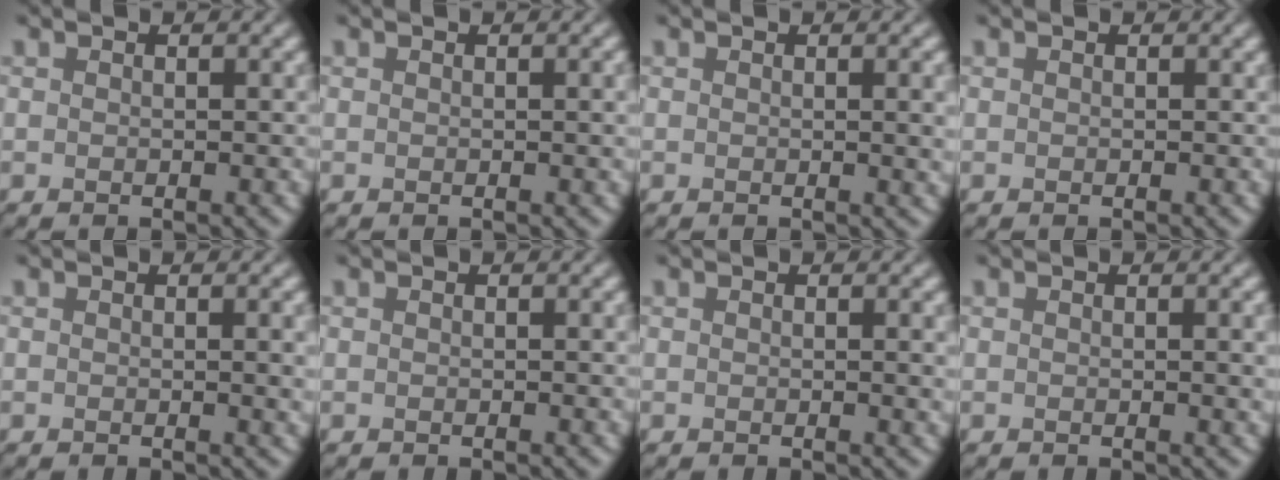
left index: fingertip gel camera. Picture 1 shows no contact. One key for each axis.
{"total": 0.9, "fx": 0.1, "fy": 0.2, "fz": 0.8, "tx": -0.009, "ty": 0.002, "tz": 0.000}
{"total": 2.4, "fx": 0.3, "fy": 0.7, "fz": 2.3, "tx": -0.021, "ty": 0.001, "tz": 0.001}
{"total": 0.0}
{"total": 2.1, "fx": 0.2, "fy": 0.6, "fz": 2.0, "tx": -0.018, "ty": 0.001, "tz": 0.000}
{"total": 0.0}
{"total": 1.4, "fx": 0.2, "fy": 0.4, "fz": 1.4, "tx": -0.012, "ty": 0.000, "tz": 0.000}
{"total": 1.7, "fx": 0.2, "fy": 0.5, "fz": 1.7, "tx": -0.016, "ty": 0.000, "tz": 0.000}